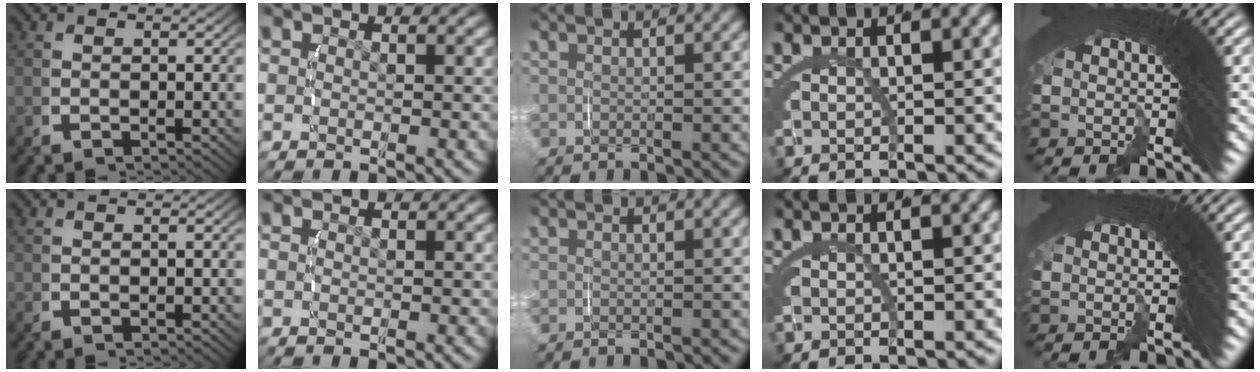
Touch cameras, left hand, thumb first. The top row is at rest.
{}